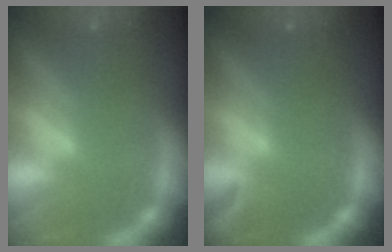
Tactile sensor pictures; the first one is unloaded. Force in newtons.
{"total": 1.4}